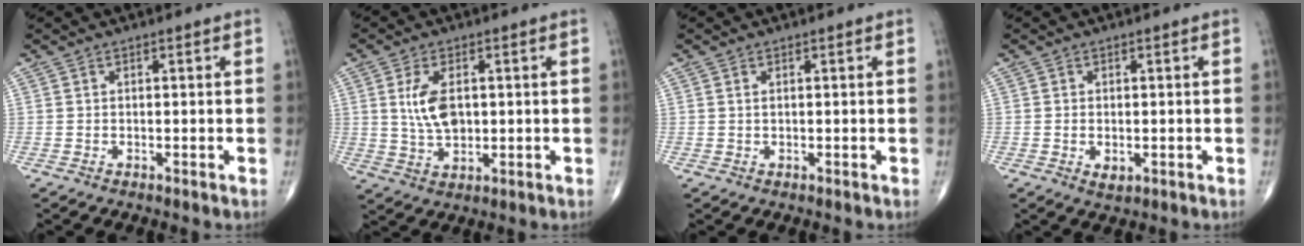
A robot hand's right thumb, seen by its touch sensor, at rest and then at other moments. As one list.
[{"total": 7.3, "force": [1.2, 4.0, 6.0], "torque": [-0.113, -0.006, 0.028]}, {"total": 0.6, "force": [0.2, 0.3, 0.5], "torque": [-0.013, 0.003, 0.005]}, {"total": 2.4, "force": [-0.5, 1.5, 1.9], "torque": [-0.028, -0.003, -0.004]}]